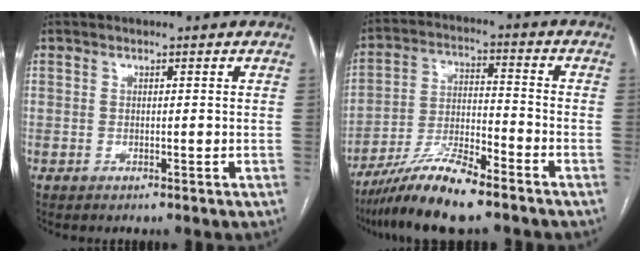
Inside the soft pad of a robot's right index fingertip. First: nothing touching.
{"total": 11.3, "force": [-8.9, 1.2, 6.9], "torque": [-0.131, -0.013, -0.161]}